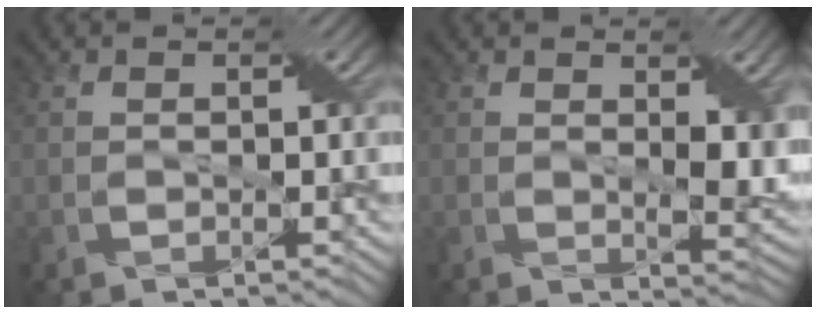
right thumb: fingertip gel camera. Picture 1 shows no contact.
{"total": 4.7, "force": [1.1, 2.0, 4.1], "torque": [-0.069, -0.012, 0.024]}